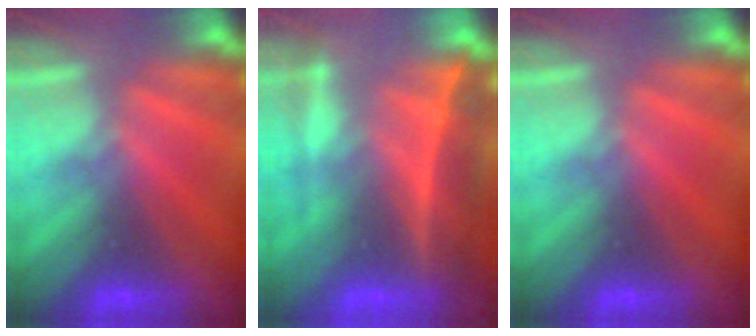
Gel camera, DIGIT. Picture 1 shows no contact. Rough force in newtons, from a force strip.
{"total": 6.7}
{"total": 0.0}